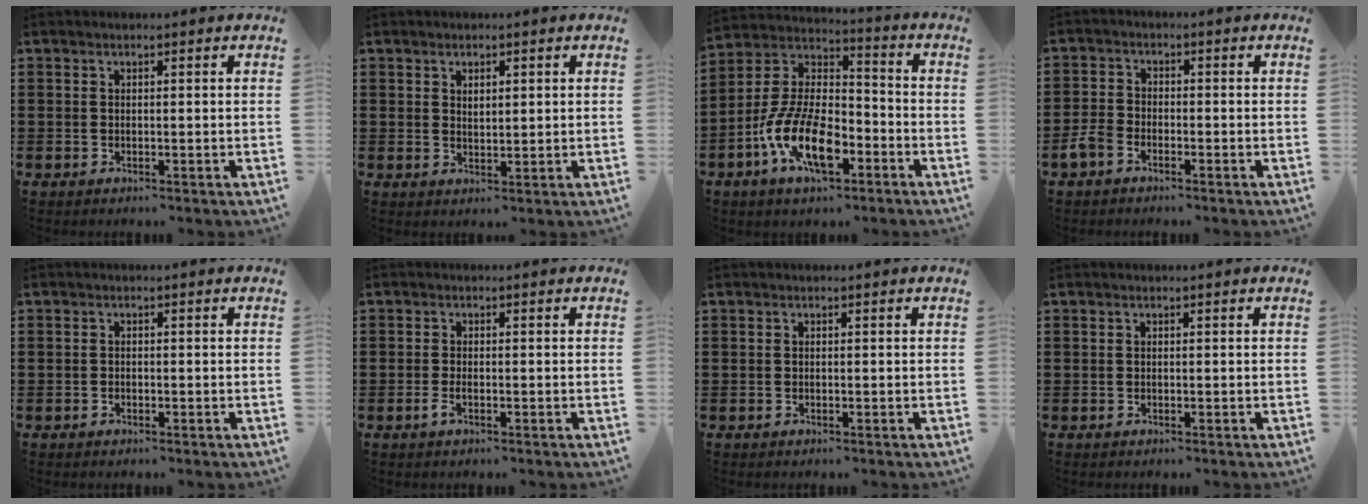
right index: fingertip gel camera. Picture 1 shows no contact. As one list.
[{"total": 1.4, "force": [0.9, 0.6, 0.9], "torque": [-0.018, 0.002, 0.017]}, {"total": 12.8, "force": [-6.1, 5.3, 9.9], "torque": [-0.235, -0.009, -0.122]}, {"total": 3.0, "force": [-2.3, 1.5, 1.4], "torque": [-0.048, -0.001, -0.051]}, {"total": 0.6, "force": [-0.5, 0.4, 0.2], "torque": [-0.005, 0.000, -0.010]}, {"total": 1.7, "force": [-0.9, 0.4, 1.5], "torque": [-0.042, -0.008, -0.020]}, {"total": 0.0}, {"total": 0.0}]